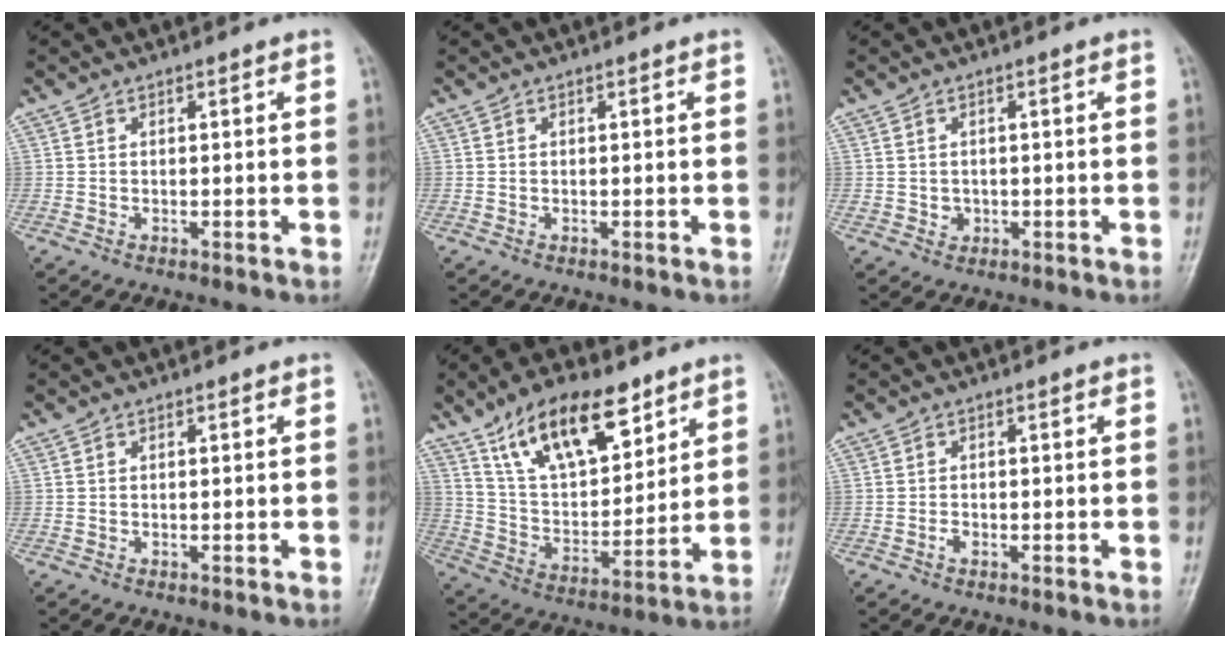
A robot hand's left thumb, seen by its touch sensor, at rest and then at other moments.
{"total": 0.0}
{"total": 1.8, "force": [-0.1, 1.7, 0.6], "torque": [-0.003, 0.003, 0.004]}
{"total": 0.0}
{"total": 17.9, "force": [11.1, 8.1, 11.4], "torque": [-0.151, -0.049, 0.203]}
{"total": 0.9, "force": [-0.5, 0.6, 0.6], "torque": [-0.011, 0.001, -0.010]}